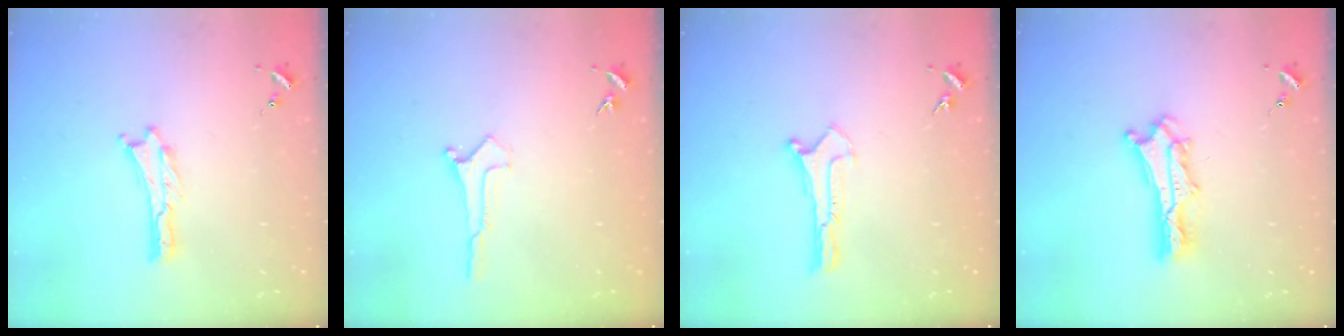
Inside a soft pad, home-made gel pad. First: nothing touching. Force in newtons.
{"total": 0.0}
{"total": 0.5, "press": 0.5, "slide": 0.1}
{"total": 4.5, "press": 4.5, "slide": 0.4}